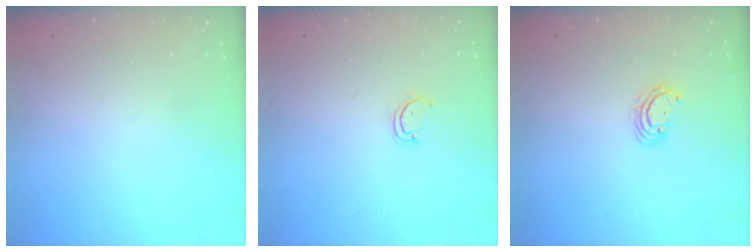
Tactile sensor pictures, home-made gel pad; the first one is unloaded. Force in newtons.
{"total": 2.9, "press": 2.9, "slide": 0.3}
{"total": 3.2, "press": 3.2, "slide": 0.3}